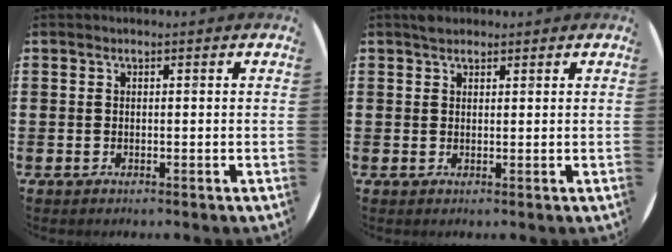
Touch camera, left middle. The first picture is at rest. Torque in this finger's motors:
{"motor_torque": [0.48, -0.47, 0.02, 0.04]}